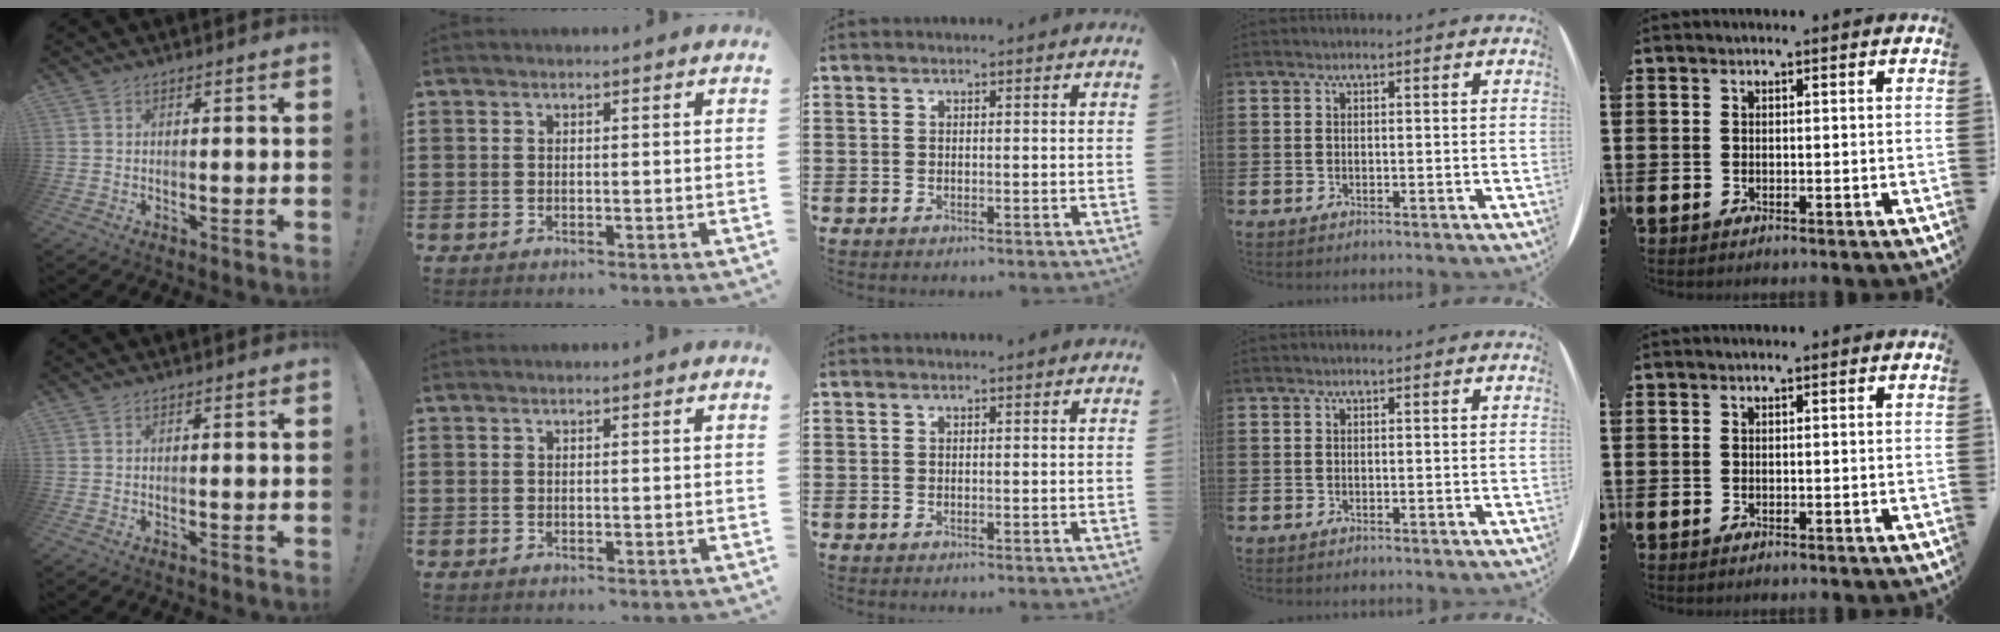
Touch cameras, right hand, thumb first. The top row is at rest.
{}